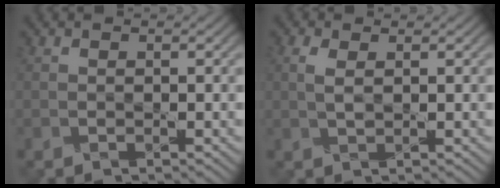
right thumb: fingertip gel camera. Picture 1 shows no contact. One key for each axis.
{"total": 1.7, "fx": 0.8, "fy": 0.5, "fz": 1.4, "tx": -0.038, "ty": 0.005, "tz": 0.012}